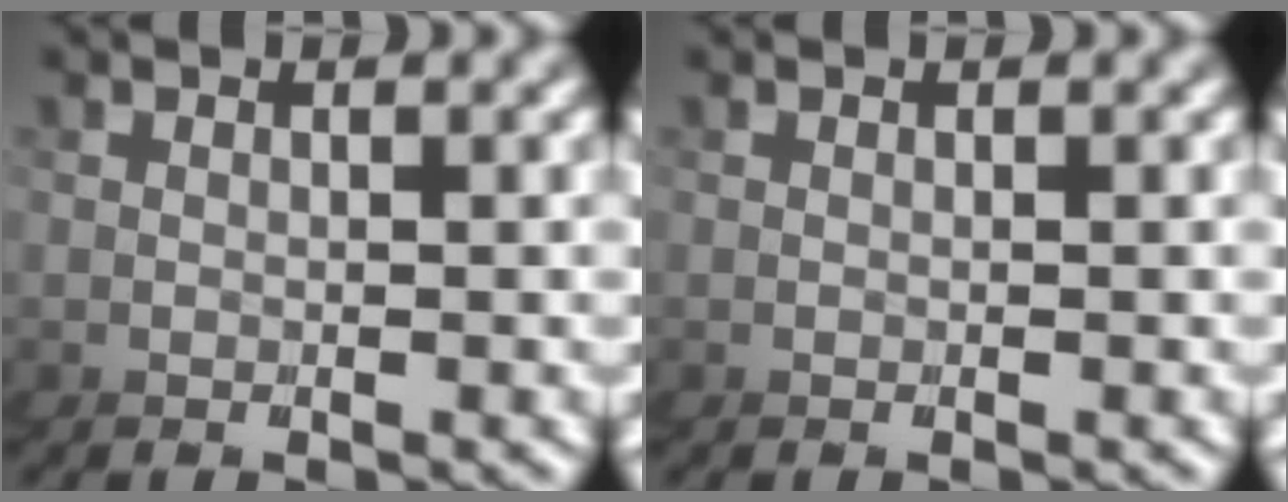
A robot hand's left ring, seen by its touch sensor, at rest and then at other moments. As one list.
[{"total": 0.0}]